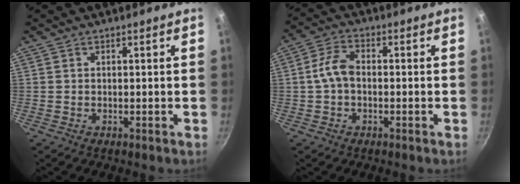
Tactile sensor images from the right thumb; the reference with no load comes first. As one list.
[{"total": 5.5, "force": [-0.5, 3.5, 4.2], "torque": [-0.080, 0.025, -0.015]}]